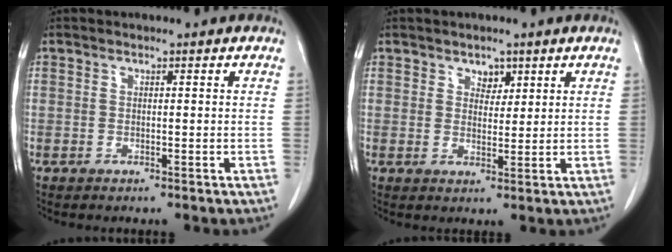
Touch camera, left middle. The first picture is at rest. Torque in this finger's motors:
{"motor_torque": [-0.10, 0.13, -0.10, -0.01]}